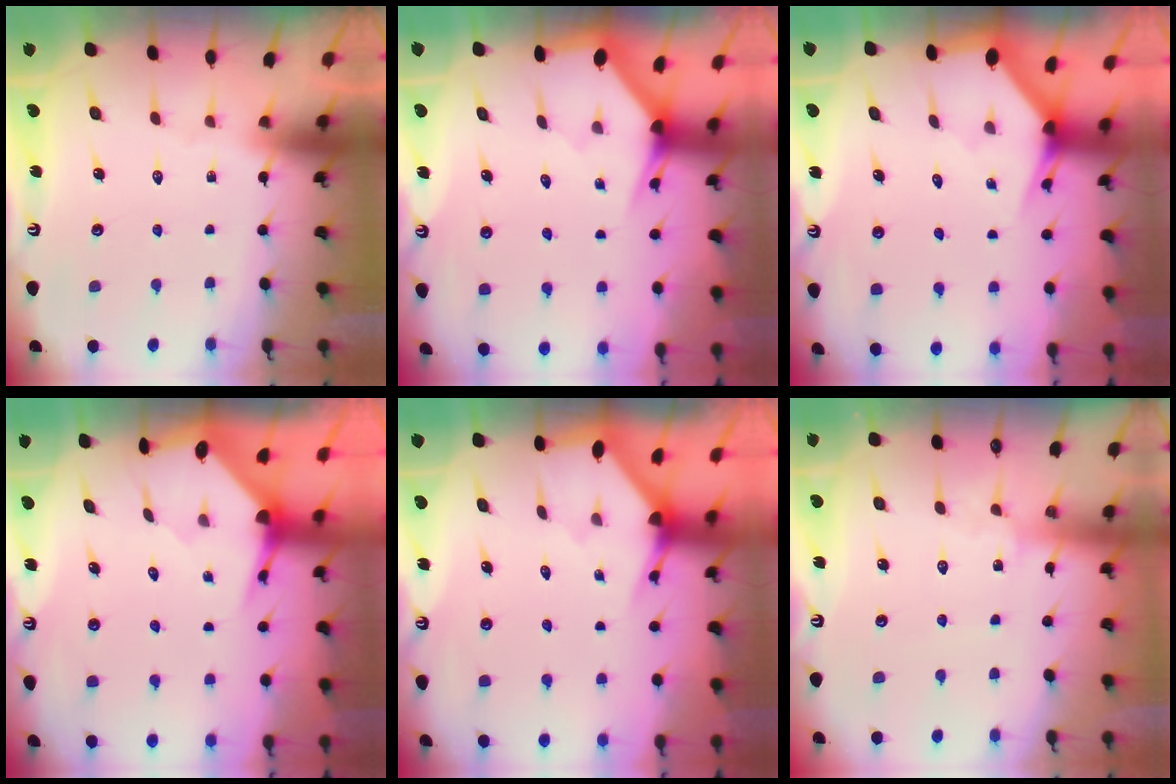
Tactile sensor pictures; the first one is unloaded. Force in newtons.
{"total": 3.0, "press": 3.0, "slide": 0.0}
{"total": 2.8, "press": 2.8, "slide": 0.2}
{"total": 3.4, "press": 3.4, "slide": 0.4}
{"total": 2.7, "press": 2.7, "slide": 0.1}
{"total": 2.0, "press": 2.0, "slide": 0.2}